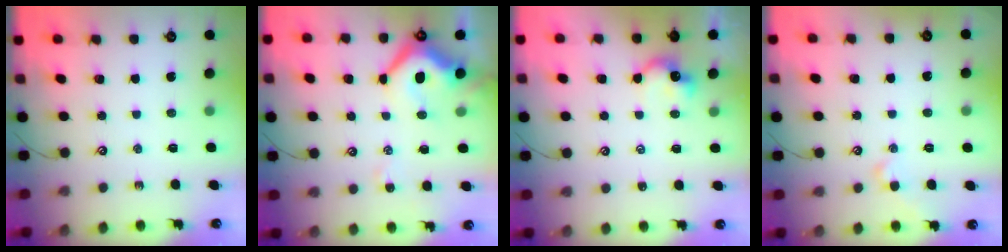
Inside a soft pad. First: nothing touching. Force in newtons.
{"total": 10.1, "press": 10.0, "slide": 1.5}
{"total": 1.8, "press": 1.7, "slide": 0.5}
{"total": 1.6, "press": 1.5, "slide": 0.4}